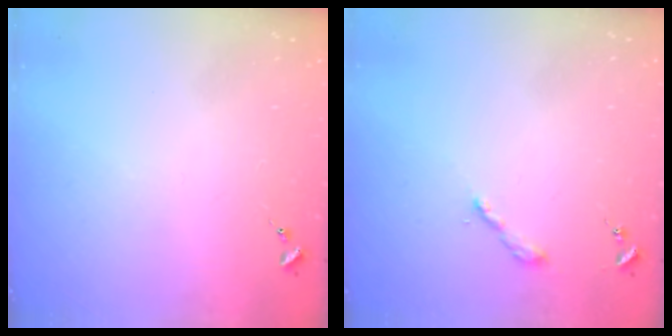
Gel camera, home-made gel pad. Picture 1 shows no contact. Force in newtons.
{"total": 2.2, "press": 2.2, "slide": 0.2}